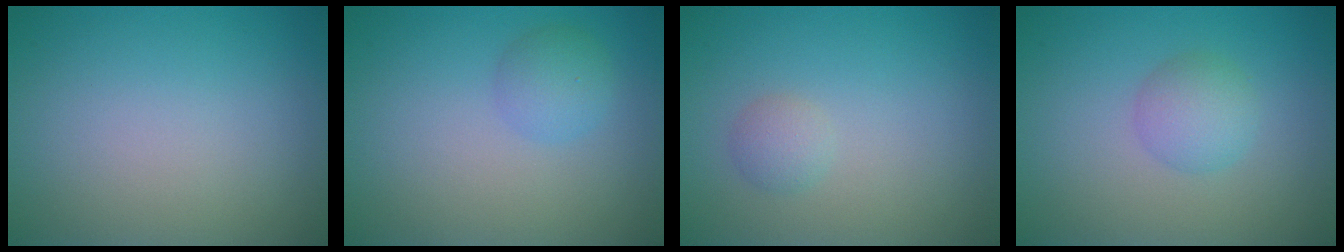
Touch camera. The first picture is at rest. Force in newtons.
{"total": 2.0, "press": 2.0, "slide": 0.1}
{"total": 1.3, "press": 1.3, "slide": 0.1}
{"total": 2.5, "press": 2.5, "slide": 0.1}